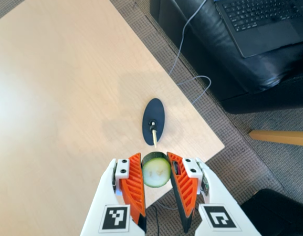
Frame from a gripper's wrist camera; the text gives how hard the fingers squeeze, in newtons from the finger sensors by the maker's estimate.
{"total": 11.9, "left": 12.0, "right": 11.8}